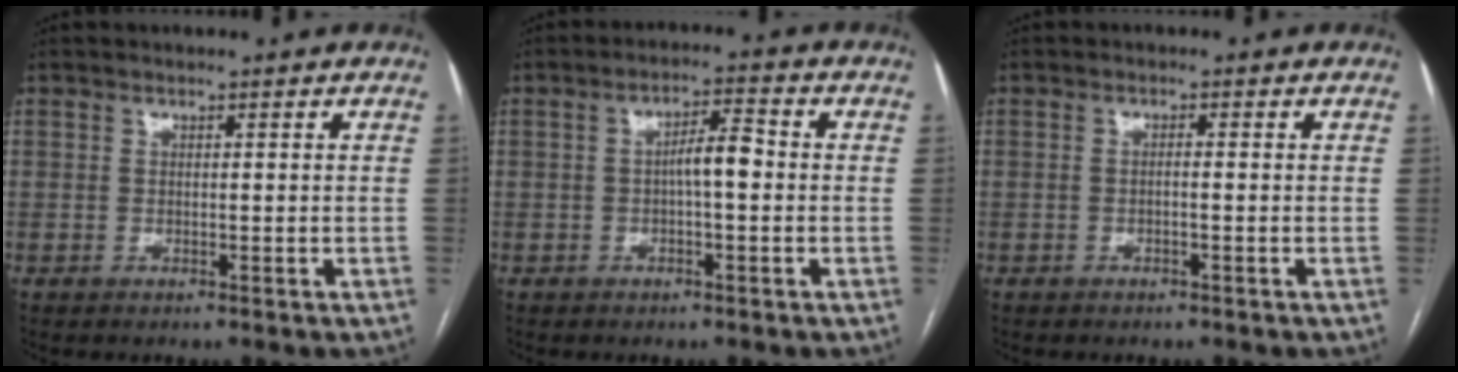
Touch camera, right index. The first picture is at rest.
{"total": 4.6, "force": [-0.3, 1.0, 4.4], "torque": [-0.073, 0.015, -0.005]}
{"total": 1.0, "force": [-0.2, 0.1, 0.9], "torque": [-0.015, 0.004, -0.002]}